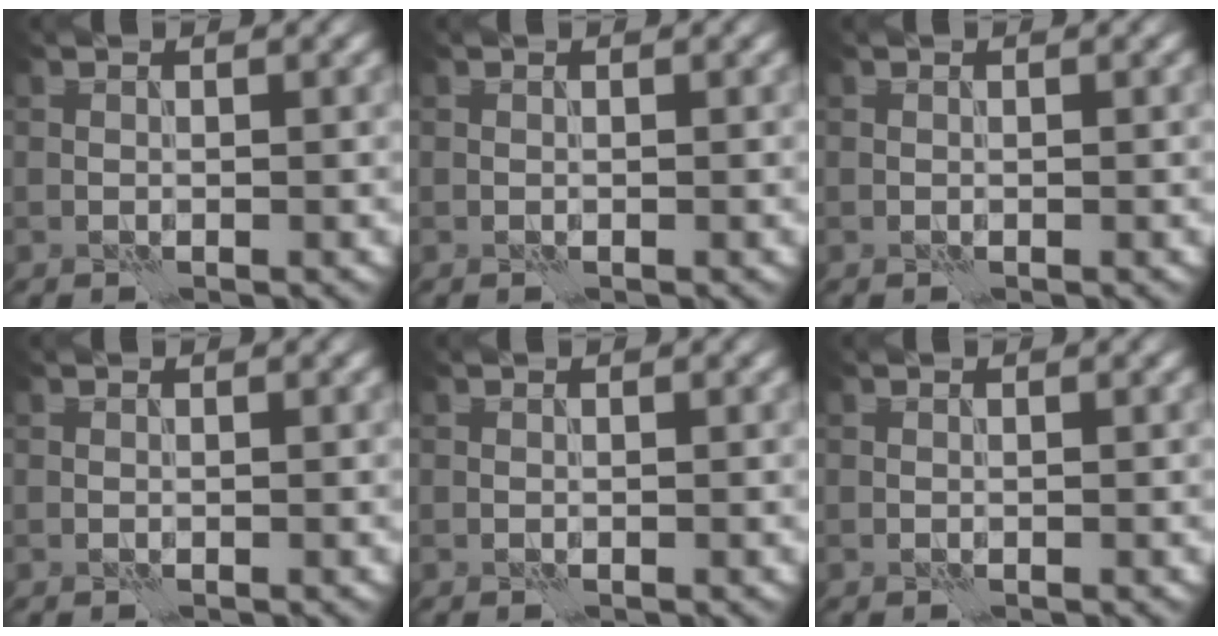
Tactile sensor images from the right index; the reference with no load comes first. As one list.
[{"total": 0.0}, {"total": 0.0}, {"total": 0.0}, {"total": 0.0}, {"total": 0.0}]